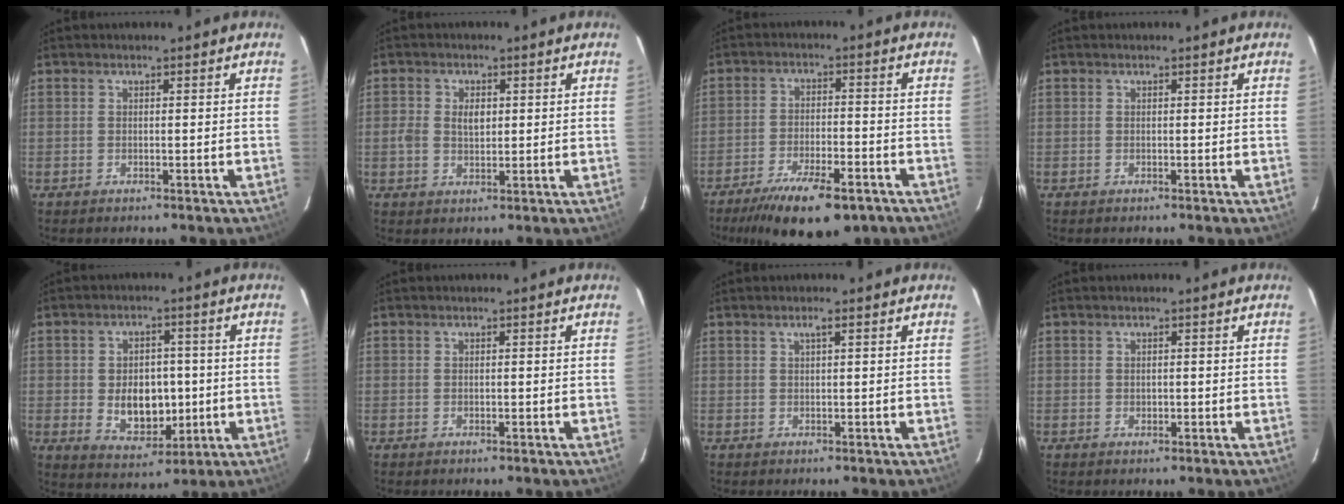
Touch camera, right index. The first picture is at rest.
{"total": 3.9, "force": [0.3, 2.6, 2.8], "torque": [-0.052, 0.005, 0.005]}
{"total": 15.4, "force": [-10.8, 5.1, 9.7], "torque": [-0.189, -0.026, -0.167]}
{"total": 0.0}
{"total": 9.7, "force": [-0.9, 6.8, 6.8], "torque": [-0.130, -0.002, 0.004]}
{"total": 0.0}
{"total": 1.1, "force": [0.5, 0.0, 1.0], "torque": [-0.017, 0.005, 0.009]}
{"total": 0.9, "force": [0.0, 0.7, 0.5], "torque": [-0.006, 0.001, 0.000]}